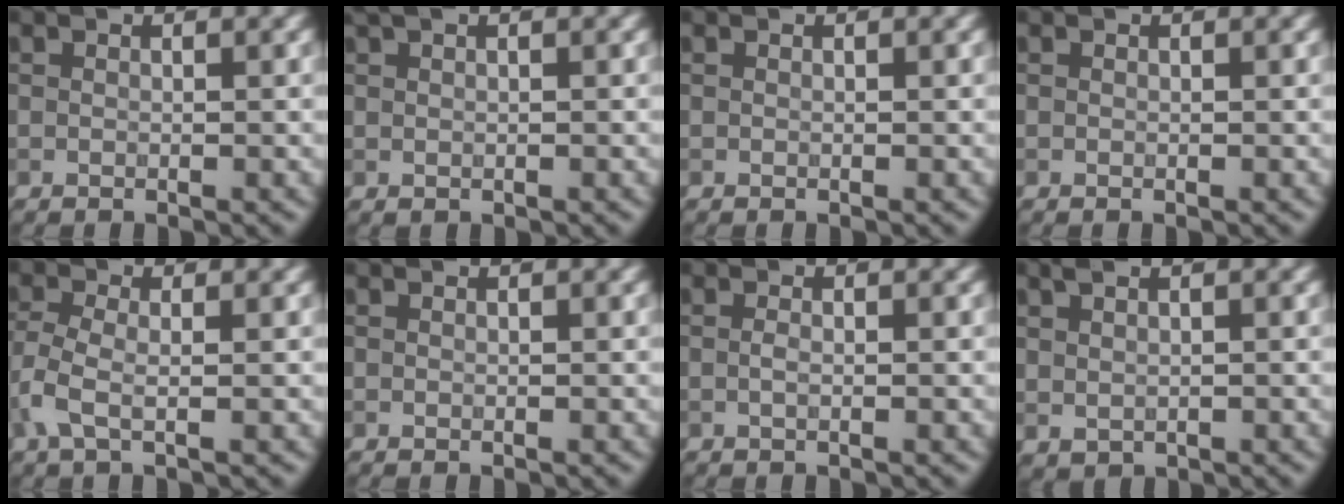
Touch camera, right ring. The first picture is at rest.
{"total": 1.4, "force": [1.0, 0.4, 0.9], "torque": [-0.020, 0.003, 0.020]}
{"total": 0.0}
{"total": 0.0}
{"total": 2.8, "force": [-1.1, 1.0, 2.4], "torque": [-0.064, -0.003, -0.029]}
{"total": 0.0}
{"total": 0.7, "force": [-0.3, 0.2, 0.6], "torque": [-0.015, -0.003, -0.007]}
{"total": 1.4, "force": [0.8, 0.7, 0.9], "torque": [-0.023, -0.002, 0.019]}